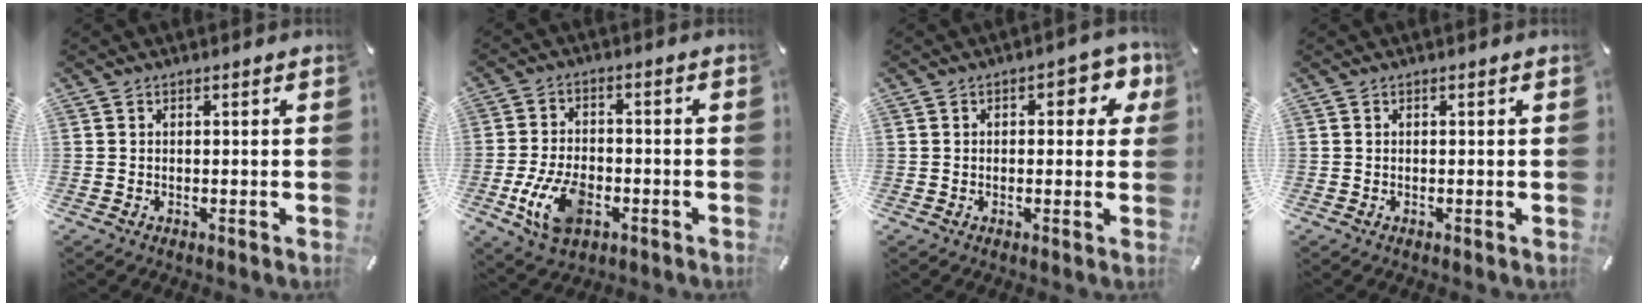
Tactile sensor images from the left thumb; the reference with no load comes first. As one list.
[{"total": 10.9, "force": [-4.0, 6.6, 7.8], "torque": [-0.160, 0.003, -0.070]}, {"total": 5.8, "force": [1.4, 3.3, 4.5], "torque": [-0.052, 0.000, 0.014]}, {"total": 0.0}]